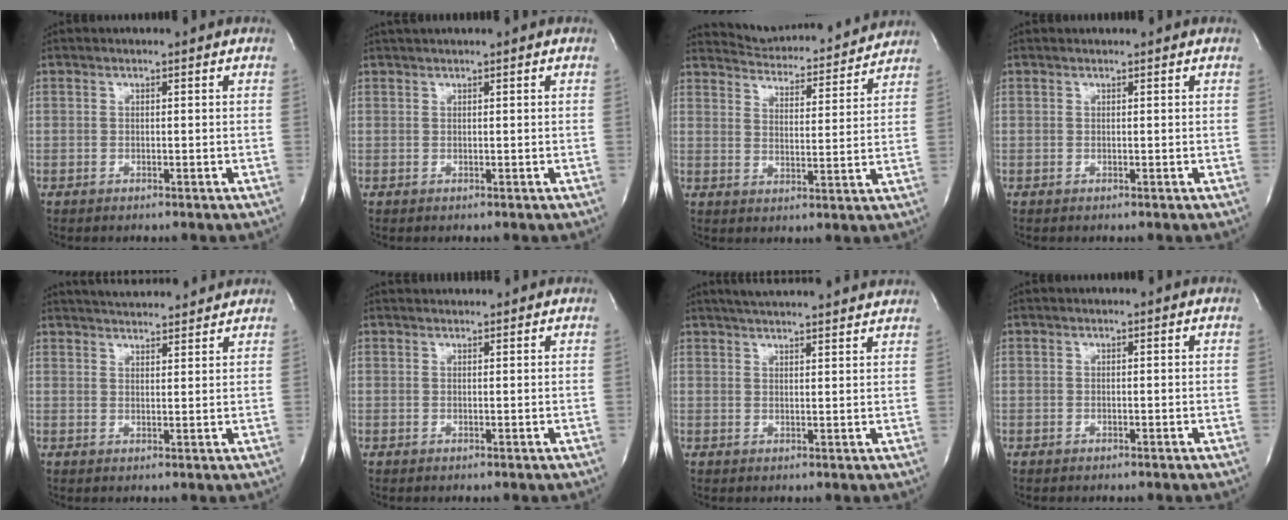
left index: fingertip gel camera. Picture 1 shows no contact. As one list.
[{"total": 0.8, "force": [0.6, -0.3, 0.5], "torque": [-0.010, 0.011, 0.018]}, {"total": 14.8, "force": [14.4, 2.1, 2.7], "torque": [-0.037, -0.006, 0.191]}, {"total": 0.0}, {"total": 10.9, "force": [10.2, 1.6, 3.3], "torque": [-0.054, 0.017, 0.140]}, {"total": 2.1, "force": [2.0, 0.3, 0.1], "torque": [-0.004, 0.019, 0.030]}, {"total": 14.1, "force": [13.0, 0.9, 5.3], "torque": [-0.088, 0.025, 0.169]}, {"total": 0.0}]